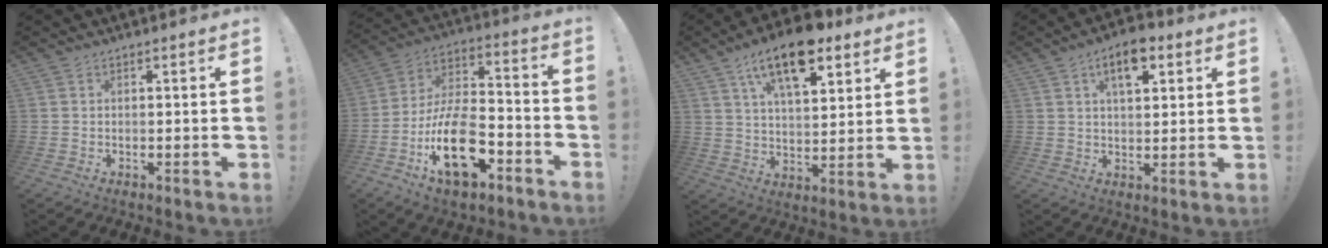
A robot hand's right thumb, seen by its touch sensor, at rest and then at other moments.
{"total": 21.0, "force": [-9.2, 10.4, 15.8], "torque": [-0.293, 0.055, -0.147]}
{"total": 16.2, "force": [10.0, 6.7, 10.8], "torque": [-0.178, -0.047, 0.172]}
{"total": 9.1, "force": [4.6, 4.3, 6.5], "torque": [-0.093, -0.011, 0.079]}